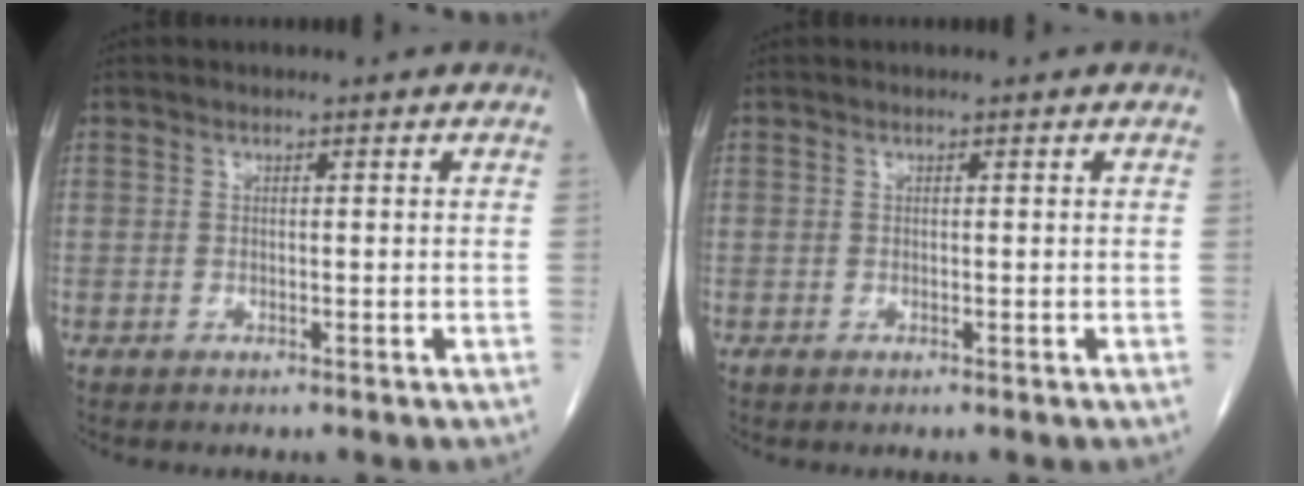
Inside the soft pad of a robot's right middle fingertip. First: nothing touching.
{"total": 0.0}